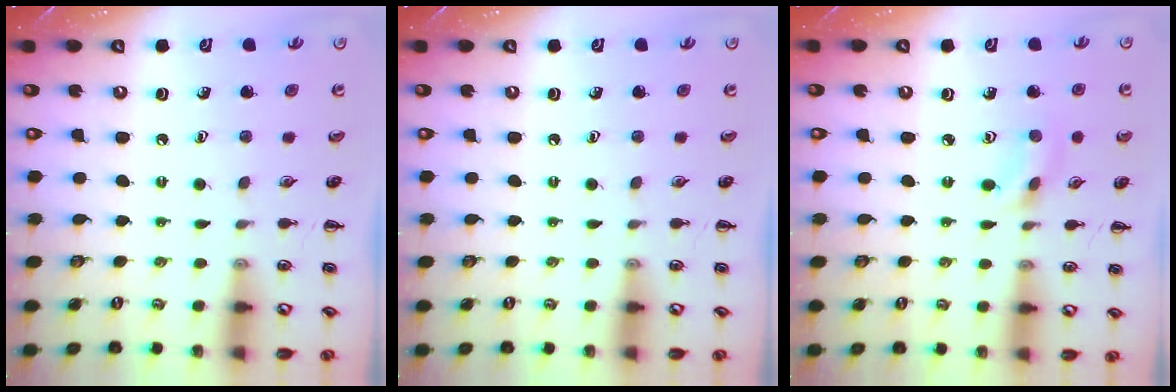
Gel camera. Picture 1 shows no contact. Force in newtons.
{"total": 0.0}
{"total": 2.6, "press": 2.4, "slide": 1.0}